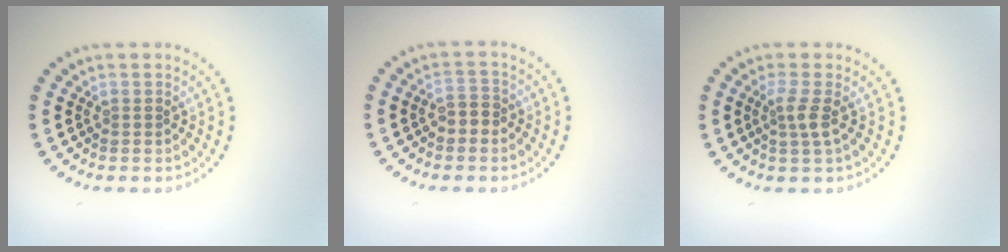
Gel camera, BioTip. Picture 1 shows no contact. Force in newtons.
{"total": 1.6, "press": 1.5, "slide": 0.5}
{"total": 1.9, "press": 1.4, "slide": 1.3}